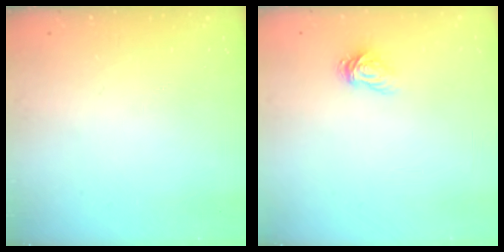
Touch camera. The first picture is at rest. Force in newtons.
{"total": 3.2, "press": 3.1, "slide": 0.3}